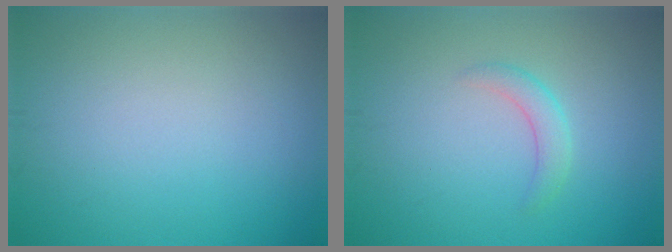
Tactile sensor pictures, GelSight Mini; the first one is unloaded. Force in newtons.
{"total": 1.8, "press": 1.8, "slide": 0.0}